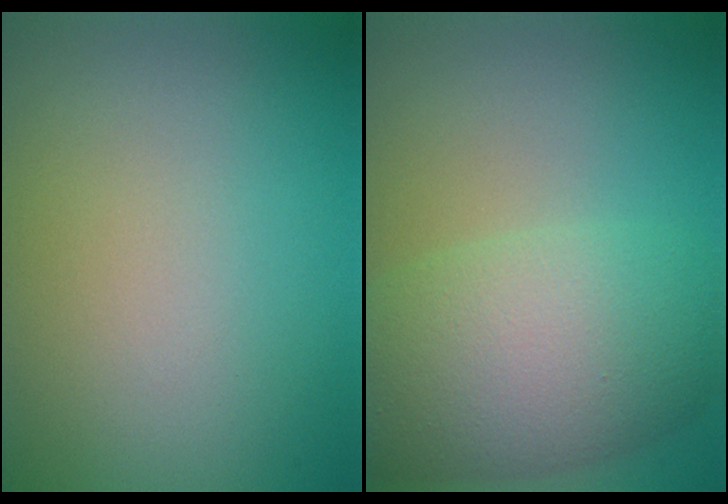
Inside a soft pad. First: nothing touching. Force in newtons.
{"total": 8.0, "press": 8.0, "slide": 0.3}